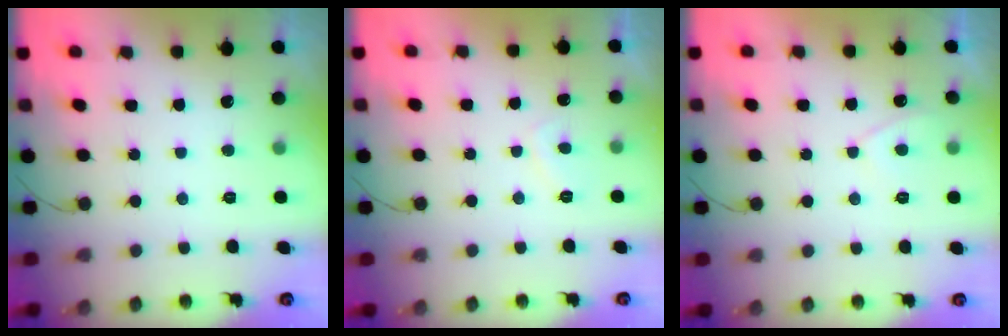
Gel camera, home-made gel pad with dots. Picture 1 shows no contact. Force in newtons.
{"total": 2.7, "press": 2.5, "slide": 0.9}
{"total": 2.4, "press": 2.4, "slide": 0.5}